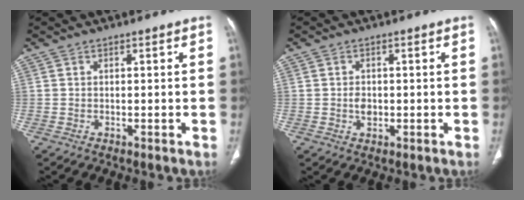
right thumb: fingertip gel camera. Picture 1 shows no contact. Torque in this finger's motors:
{"motor_torque": [0.59, 0.34, 0.38, -0.06, -0.01]}